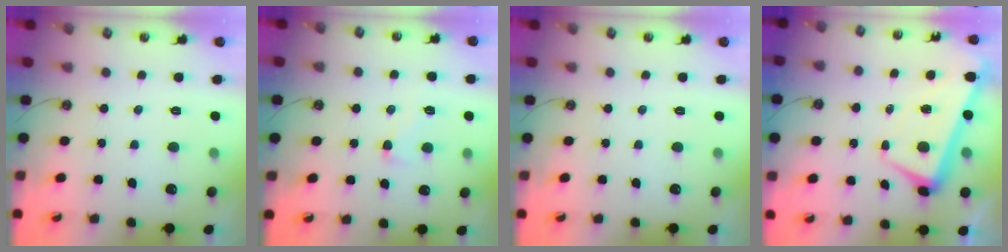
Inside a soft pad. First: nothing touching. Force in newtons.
{"total": 1.8, "press": 1.4, "slide": 1.1}
{"total": 0.0}
{"total": 2.0, "press": 1.8, "slide": 0.9}